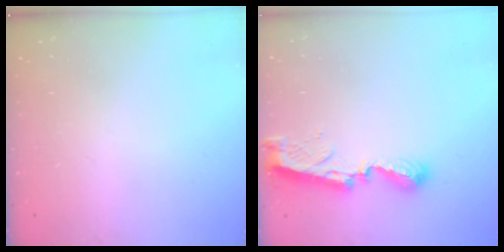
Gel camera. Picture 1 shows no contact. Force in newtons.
{"total": 9.2, "press": 9.2, "slide": 0.6}